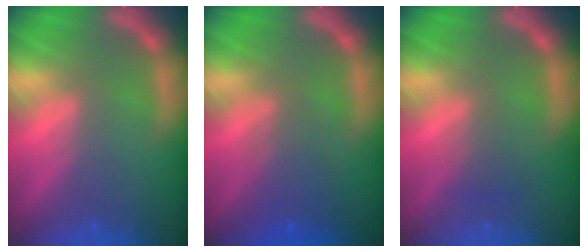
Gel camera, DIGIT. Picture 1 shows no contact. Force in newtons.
{"total": 3.1}
{"total": 1.5}